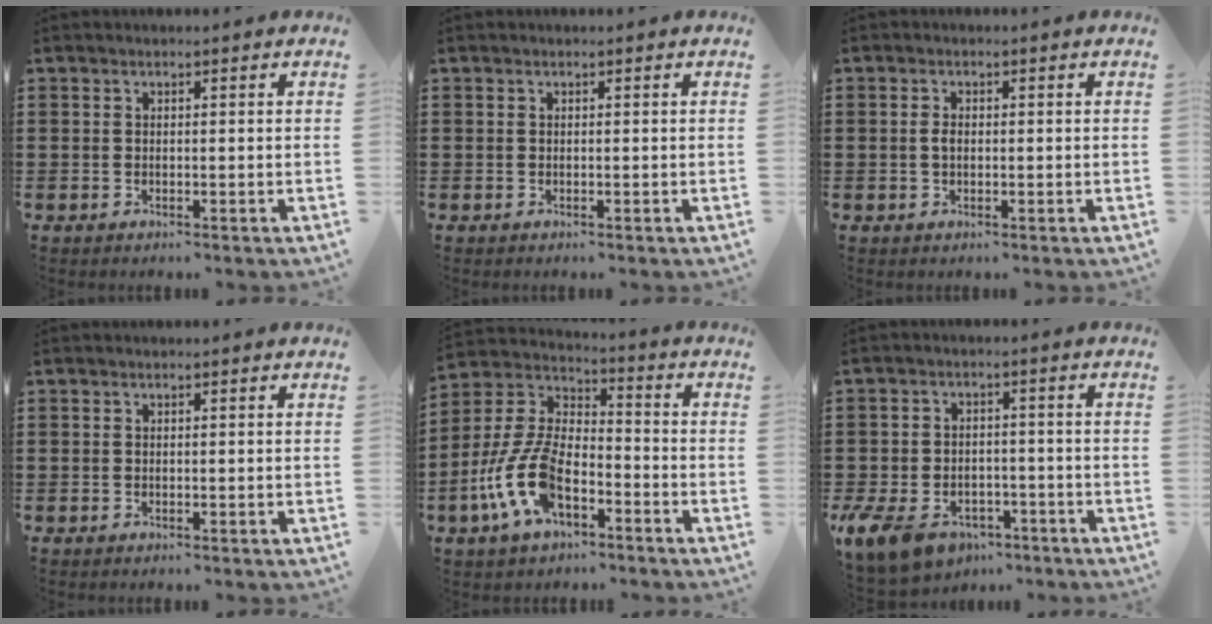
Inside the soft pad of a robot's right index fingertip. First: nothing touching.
{"total": 0.0}
{"total": 1.6, "force": [-0.1, 0.9, 1.3], "torque": [-0.026, 0.004, -0.002]}
{"total": 0.0}
{"total": 12.2, "force": [-5.6, 6.1, 9.0], "torque": [-0.234, -0.005, -0.117]}
{"total": 6.5, "force": [-4.8, 3.2, 2.9], "torque": [-0.089, 0.003, -0.100]}